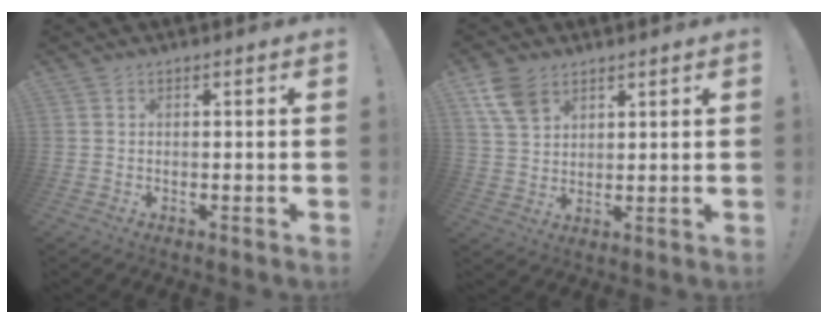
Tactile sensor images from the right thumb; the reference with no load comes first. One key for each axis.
{"total": 8.7, "fx": 5.0, "fy": 5.5, "fz": 4.5, "tx": -0.099, "ty": -0.010, "tz": 0.100}